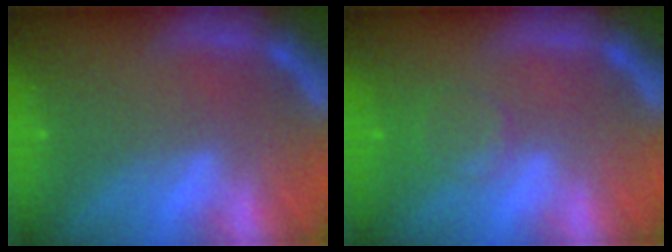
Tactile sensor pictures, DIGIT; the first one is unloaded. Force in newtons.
{"total": 2.4}